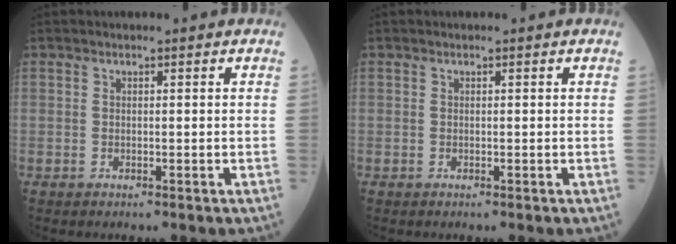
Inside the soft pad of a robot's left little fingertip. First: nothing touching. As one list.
[{"total": 0.0}]